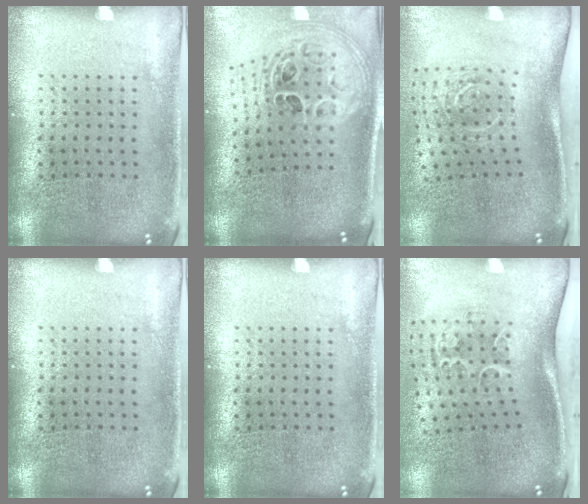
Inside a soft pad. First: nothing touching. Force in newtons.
{"total": 2.2, "press": 1.6, "slide": 1.5}
{"total": 2.0, "press": 1.3, "slide": 1.5}
{"total": 0.0}
{"total": 0.0}
{"total": 2.1, "press": 1.4, "slide": 1.6}